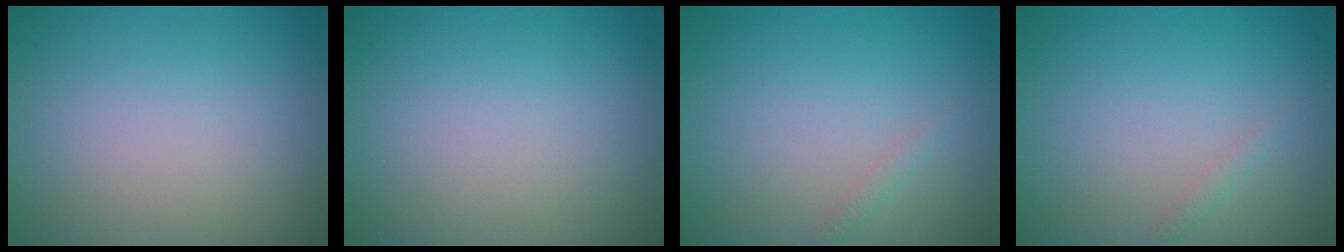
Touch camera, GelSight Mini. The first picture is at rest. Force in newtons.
{"total": 0.0}
{"total": 0.7, "press": 0.7, "slide": 0.1}
{"total": 0.7, "press": 0.7, "slide": 0.1}